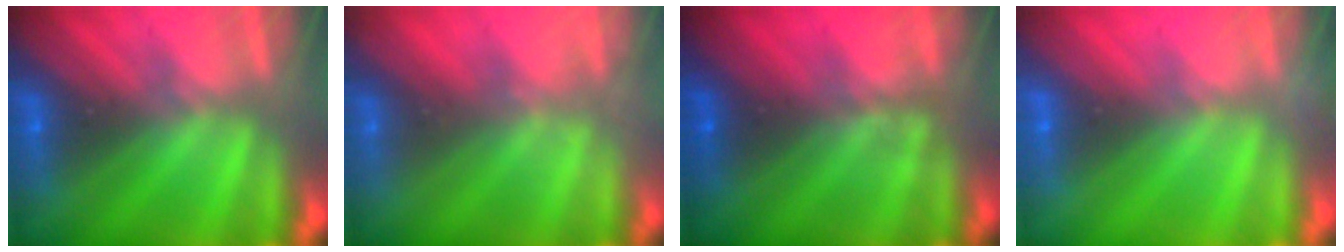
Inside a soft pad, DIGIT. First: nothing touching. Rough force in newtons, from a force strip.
{"total": 2.1}
{"total": 1.4}
{"total": 2.9}